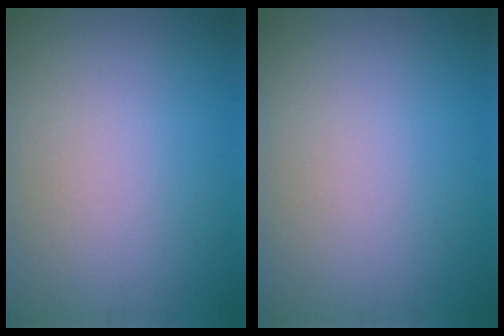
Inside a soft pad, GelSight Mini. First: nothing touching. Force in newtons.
{"total": 0.0}